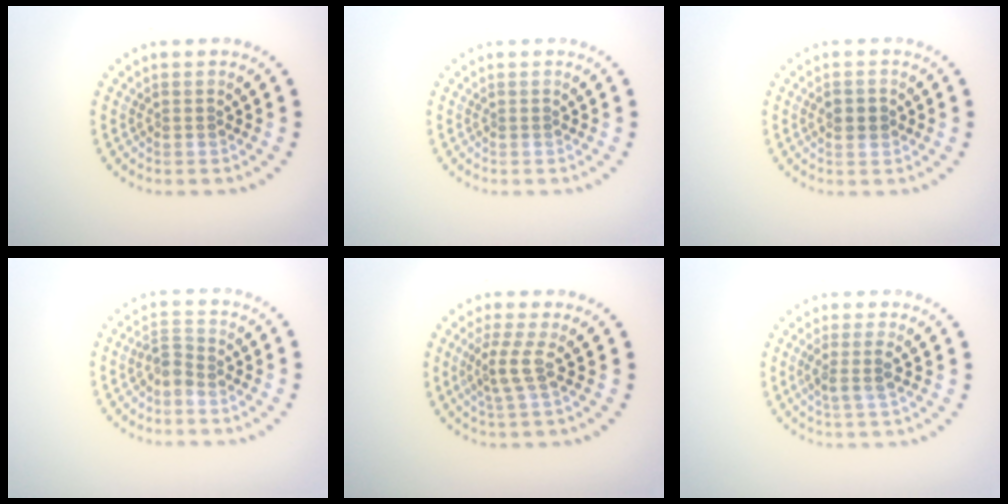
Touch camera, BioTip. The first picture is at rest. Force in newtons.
{"total": 0.0}
{"total": 2.0, "press": 2.0, "slide": 0.2}
{"total": 1.5, "press": 1.2, "slide": 0.9}
{"total": 2.3, "press": 1.6, "slide": 1.7}
{"total": 2.0, "press": 1.6, "slide": 1.2}